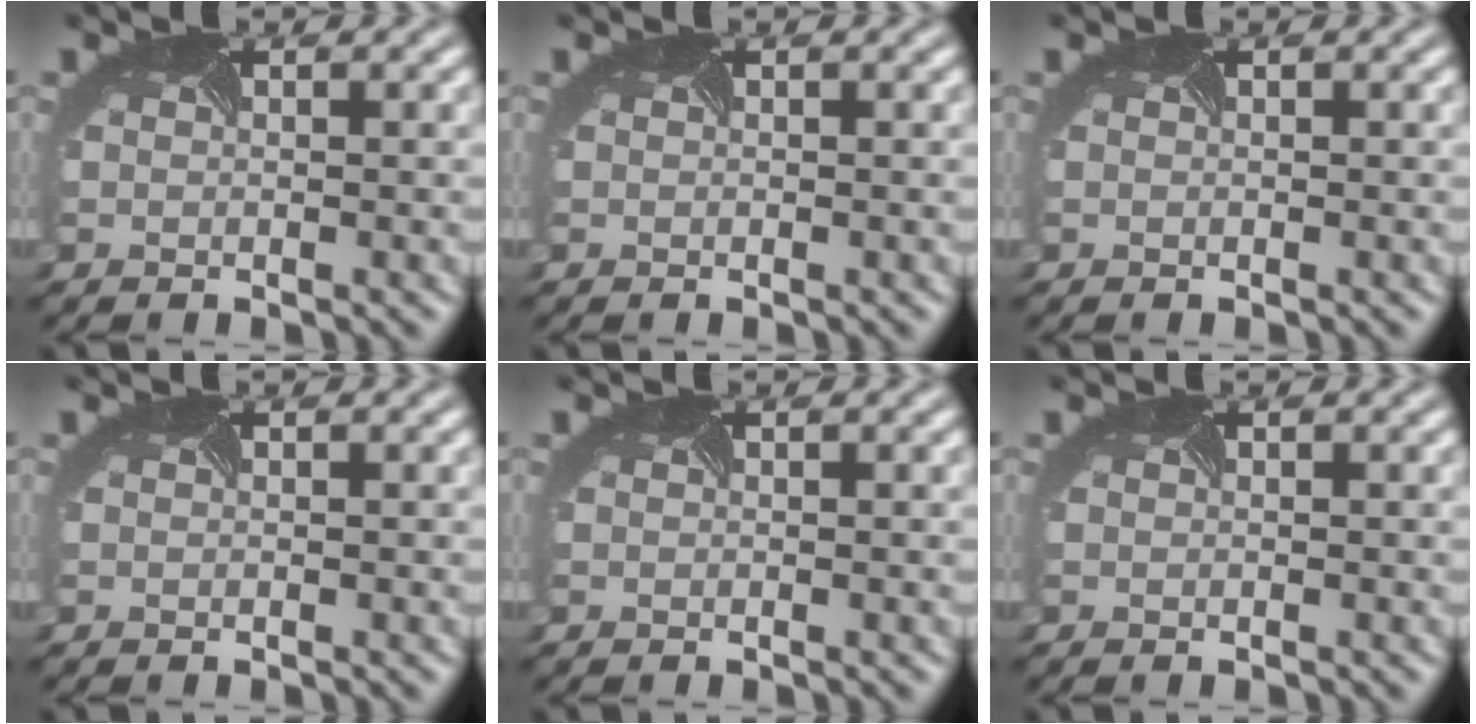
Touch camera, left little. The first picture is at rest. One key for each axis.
{"total": 0.0}
{"total": 0.0}
{"total": 0.0}
{"total": 0.0}
{"total": 0.0}